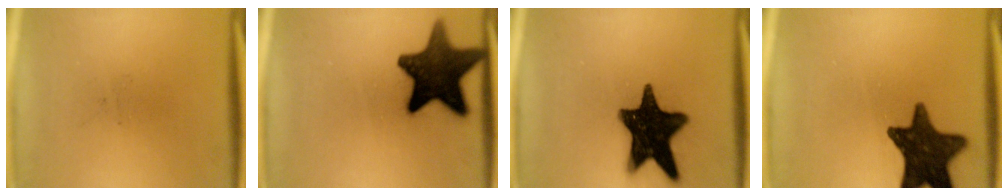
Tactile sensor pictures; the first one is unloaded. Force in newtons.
{"total": 15.5}
{"total": 18.1}
{"total": 14.7}